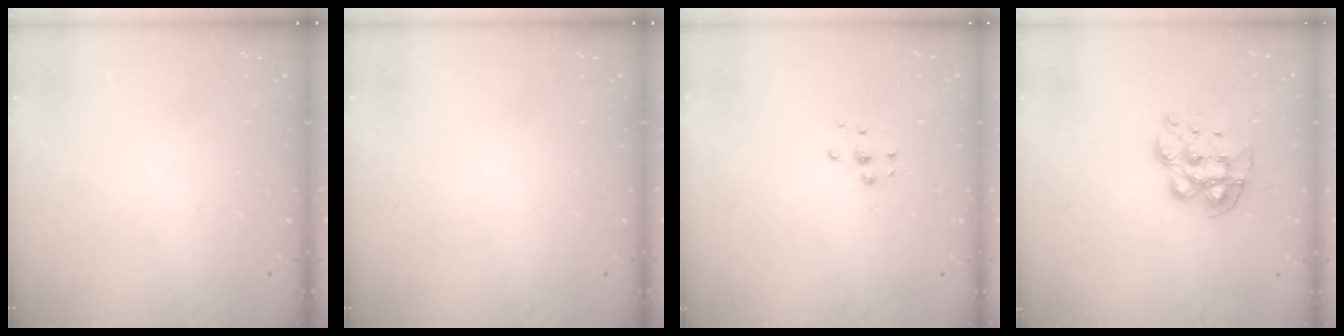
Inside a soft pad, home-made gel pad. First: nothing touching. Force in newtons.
{"total": 0.0}
{"total": 6.4, "press": 6.3, "slide": 0.5}
{"total": 9.1, "press": 9.0, "slide": 0.6}